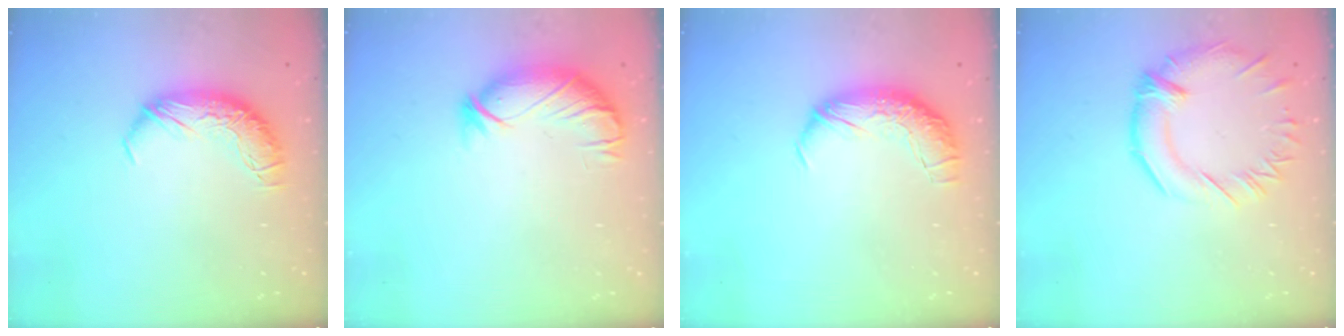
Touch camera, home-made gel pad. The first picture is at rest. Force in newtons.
{"total": 3.8, "press": 3.3, "slide": 2.0}
{"total": 2.4, "press": 1.1, "slide": 2.2}
{"total": 2.6, "press": 2.1, "slide": 1.5}